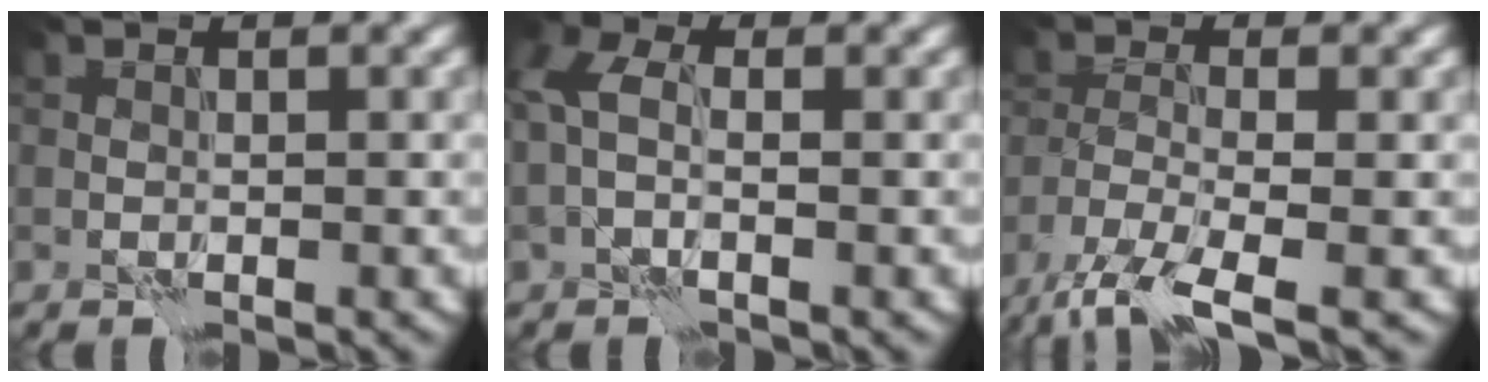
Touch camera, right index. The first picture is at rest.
{"total": 3.5, "force": [-0.4, 2.0, 2.9], "torque": [-0.071, 0.008, -0.020]}
{"total": 7.2, "force": [-5.2, 1.7, 4.8], "torque": [-0.093, -0.015, -0.106]}